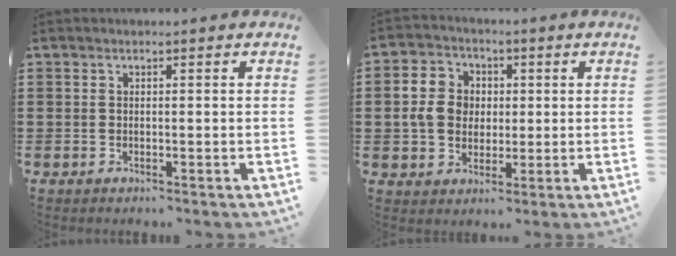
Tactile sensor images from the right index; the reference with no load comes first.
{"total": 7.1, "force": [0.3, 6.1, 3.7], "torque": [-0.110, 0.012, 0.000]}